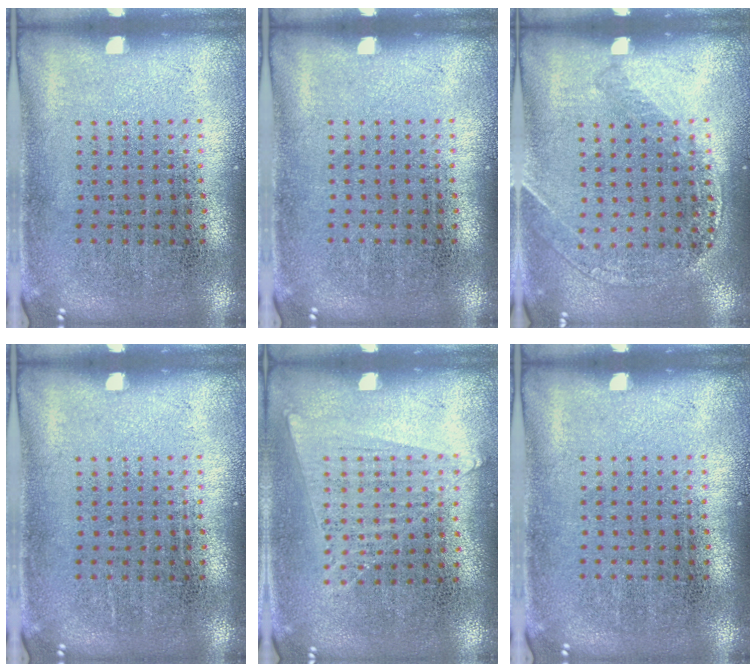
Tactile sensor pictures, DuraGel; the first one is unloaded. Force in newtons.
{"total": 0.0}
{"total": 1.1, "press": 1.1, "slide": 0.2}
{"total": 0.0}
{"total": 0.7, "press": 0.5, "slide": 0.5}
{"total": 0.0}